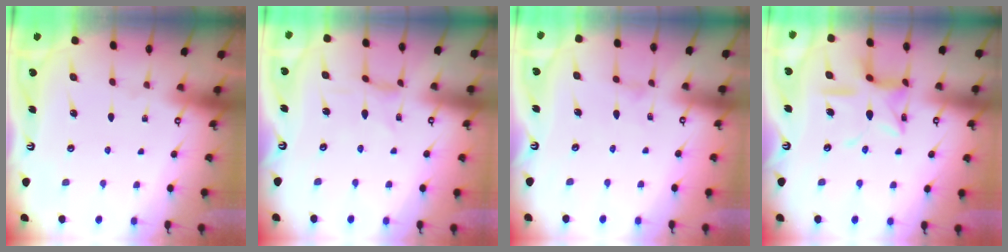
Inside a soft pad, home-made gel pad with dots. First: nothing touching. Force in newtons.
{"total": 0.7, "press": 0.7, "slide": 0.2}
{"total": 0.0}
{"total": 12.8, "press": 12.8, "slide": 1.1}